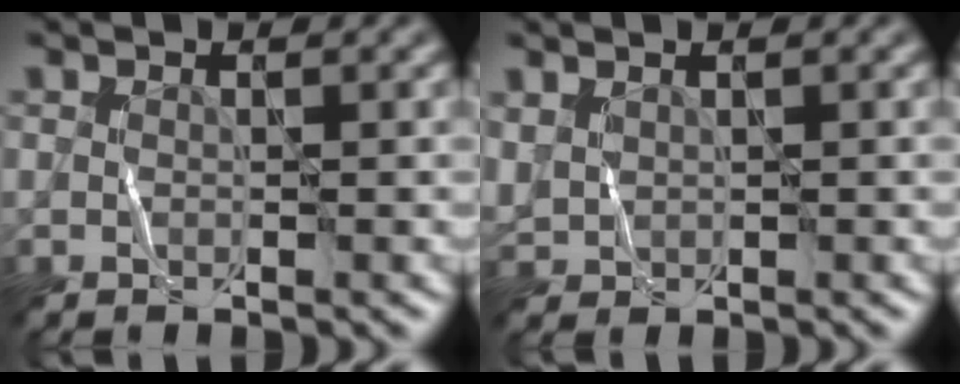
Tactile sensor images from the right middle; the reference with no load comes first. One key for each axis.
{"total": 1.6, "fx": 0.7, "fy": 1.2, "fz": 0.8, "tx": -0.027, "ty": 0.003, "tz": 0.021}